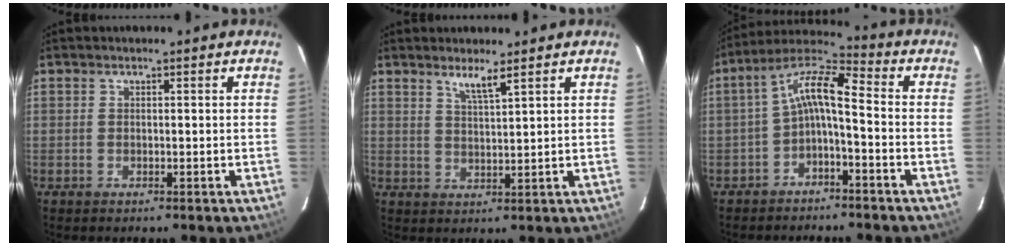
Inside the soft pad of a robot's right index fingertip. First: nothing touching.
{"total": 3.4, "force": [2.6, -0.1, 2.2], "torque": [-0.044, -0.004, 0.047]}
{"total": 8.0, "force": [-2.3, 2.3, 7.3], "torque": [-0.164, 0.023, -0.048]}